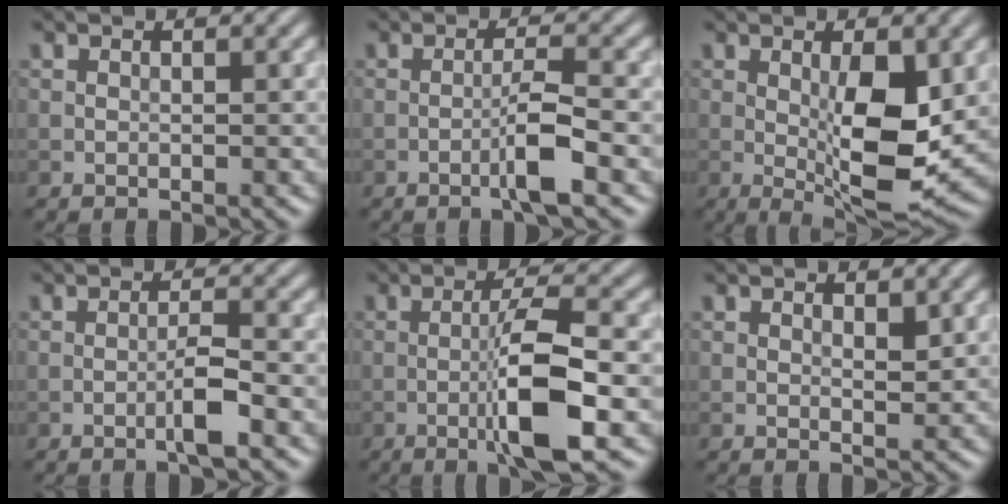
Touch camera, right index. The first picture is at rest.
{"total": 3.1, "force": [-1.4, 0.0, 2.8], "torque": [-0.049, 0.009, -0.031]}
{"total": 7.3, "force": [0.1, 2.2, 6.9], "torque": [-0.107, -0.012, 0.007]}
{"total": 2.5, "force": [-1.1, 0.2, 2.2], "torque": [-0.038, 0.006, -0.022]}
{"total": 7.0, "force": [-2.0, 1.1, 6.6], "torque": [-0.112, 0.010, -0.039]}
{"total": 1.2, "force": [0.7, 0.5, 0.9], "torque": [-0.013, -0.005, 0.013]}